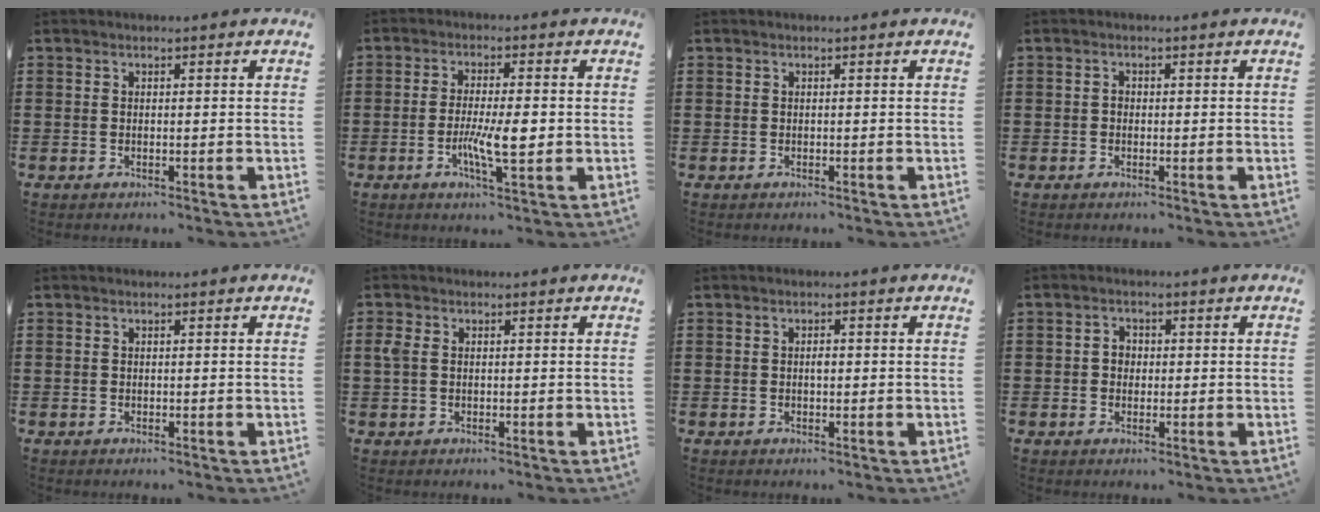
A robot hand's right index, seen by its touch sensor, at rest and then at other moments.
{"total": 7.4, "force": [-1.3, 1.7, 7.1], "torque": [-0.134, -0.006, -0.024]}
{"total": 0.0}
{"total": 0.8, "force": [-0.2, 0.6, 0.4], "torque": [-0.011, 0.000, -0.004]}
{"total": 0.0}
{"total": 2.1, "force": [0.3, 1.5, 1.4], "torque": [-0.047, 0.002, 0.000]}
{"total": 0.9, "force": [-0.1, 0.3, 0.9], "torque": [-0.019, -0.003, -0.001]}
{"total": 1.8, "force": [-0.2, 1.6, 0.8], "torque": [-0.020, 0.007, -0.006]}